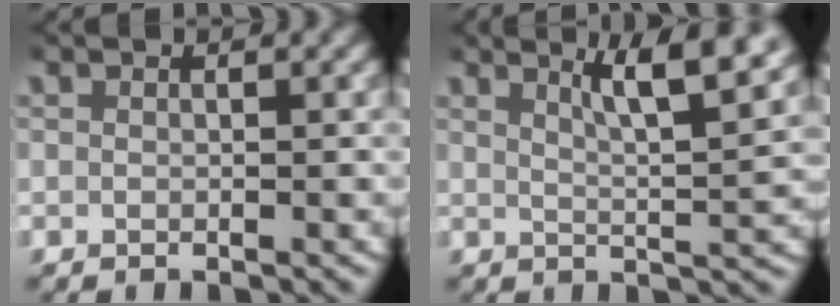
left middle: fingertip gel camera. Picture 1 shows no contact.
{"total": 6.2, "force": [3.3, 1.7, 4.9], "torque": [-0.069, -0.003, 0.049]}